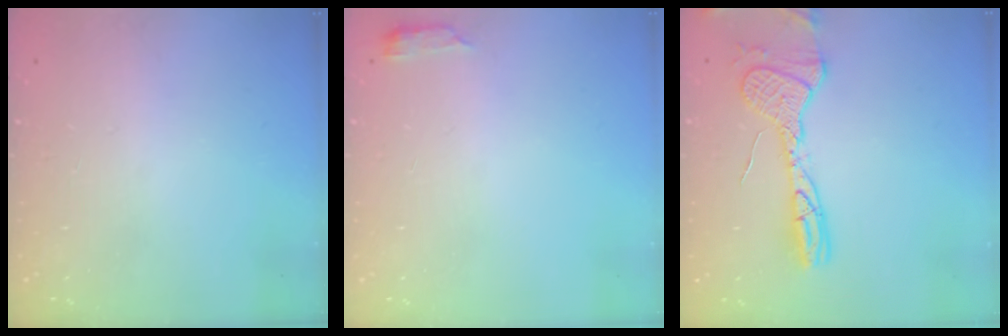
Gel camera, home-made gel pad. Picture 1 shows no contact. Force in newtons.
{"total": 2.6, "press": 2.6, "slide": 0.5}
{"total": 14.2, "press": 14.2, "slide": 1.3}